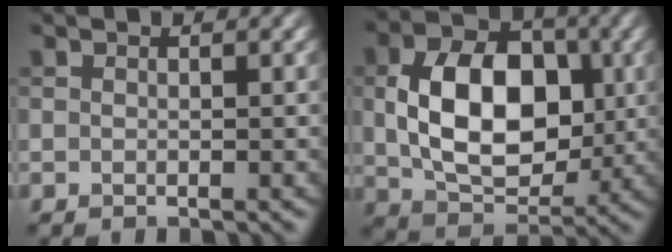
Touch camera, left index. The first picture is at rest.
{"total": 10.0, "force": [0.6, 6.7, 7.4], "torque": [-0.140, -0.001, 0.013]}